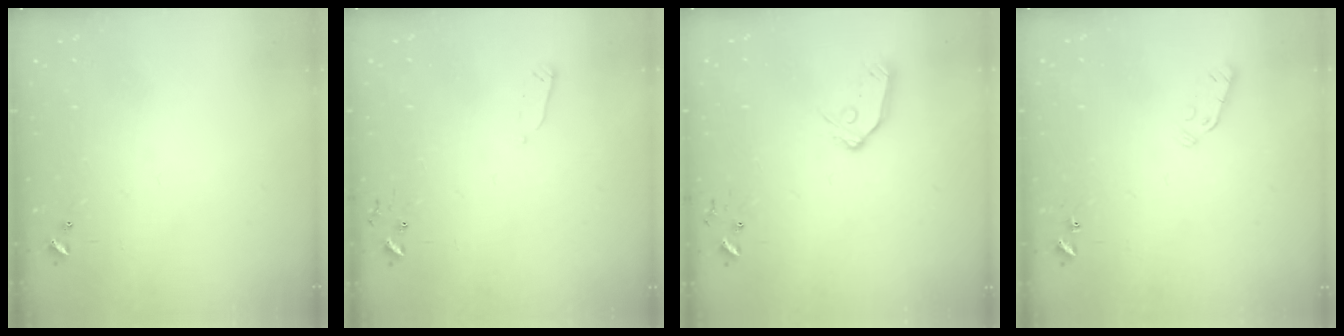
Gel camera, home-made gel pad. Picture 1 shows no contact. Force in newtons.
{"total": 2.4, "press": 2.4, "slide": 0.4}
{"total": 9.2, "press": 9.1, "slide": 0.8}
{"total": 3.0, "press": 2.9, "slide": 0.9}